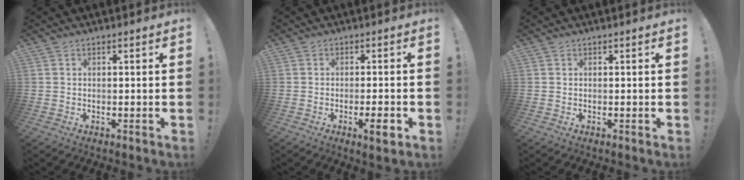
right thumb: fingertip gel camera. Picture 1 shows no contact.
{"total": 4.8, "force": [-2.3, 0.6, 4.2], "torque": [-0.063, 0.001, -0.035]}
{"total": 0.0}